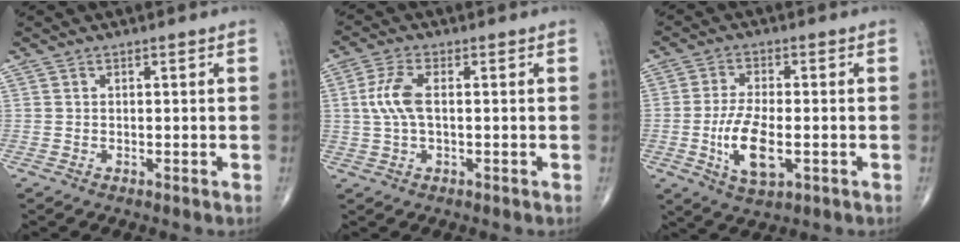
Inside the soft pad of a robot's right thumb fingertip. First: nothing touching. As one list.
[{"total": 6.0, "force": [0.5, 2.6, 5.4], "torque": [-0.133, 0.012, 0.006]}, {"total": 9.2, "force": [-2.1, 4.0, 8.1], "torque": [-0.154, 0.001, -0.033]}]